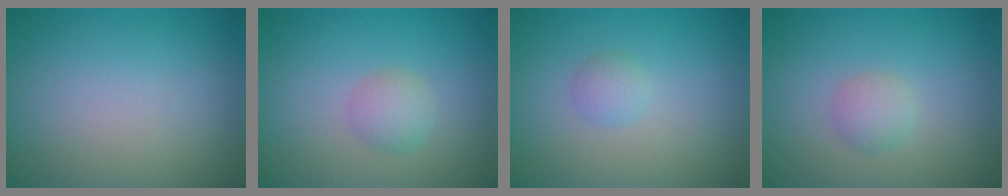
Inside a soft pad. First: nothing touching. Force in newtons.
{"total": 1.7, "press": 1.7, "slide": 0.1}
{"total": 1.3, "press": 1.3, "slide": 0.1}
{"total": 1.7, "press": 1.7, "slide": 0.1}